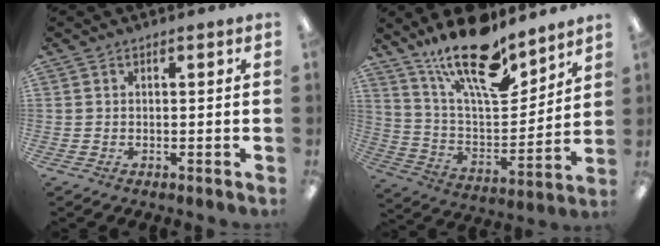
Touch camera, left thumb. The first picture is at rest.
{"total": 21.7, "force": [15.4, 8.1, 12.9], "torque": [-0.218, -0.091, 0.265]}